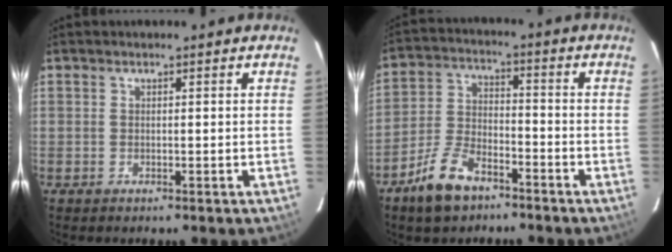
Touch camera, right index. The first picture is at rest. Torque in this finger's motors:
{"motor_torque": [0.60, -0.74, 0.10, 0.05]}